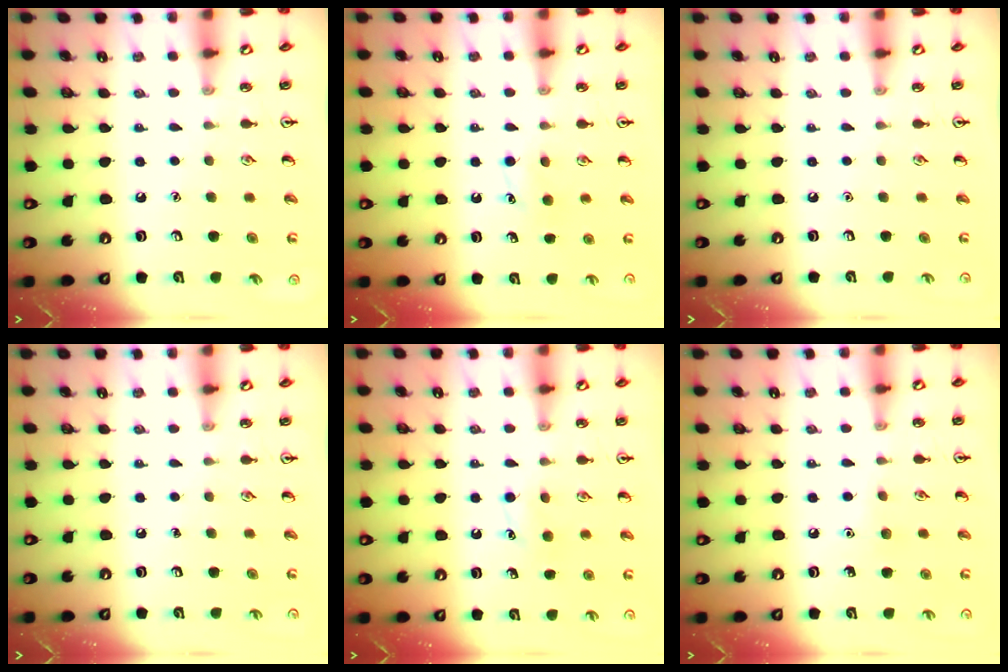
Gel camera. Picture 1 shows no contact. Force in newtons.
{"total": 4.4, "press": 4.2, "slide": 1.3}
{"total": 0.0}
{"total": 0.0}
{"total": 4.4, "press": 4.2, "slide": 1.3}
{"total": 4.6, "press": 4.4, "slide": 1.4}